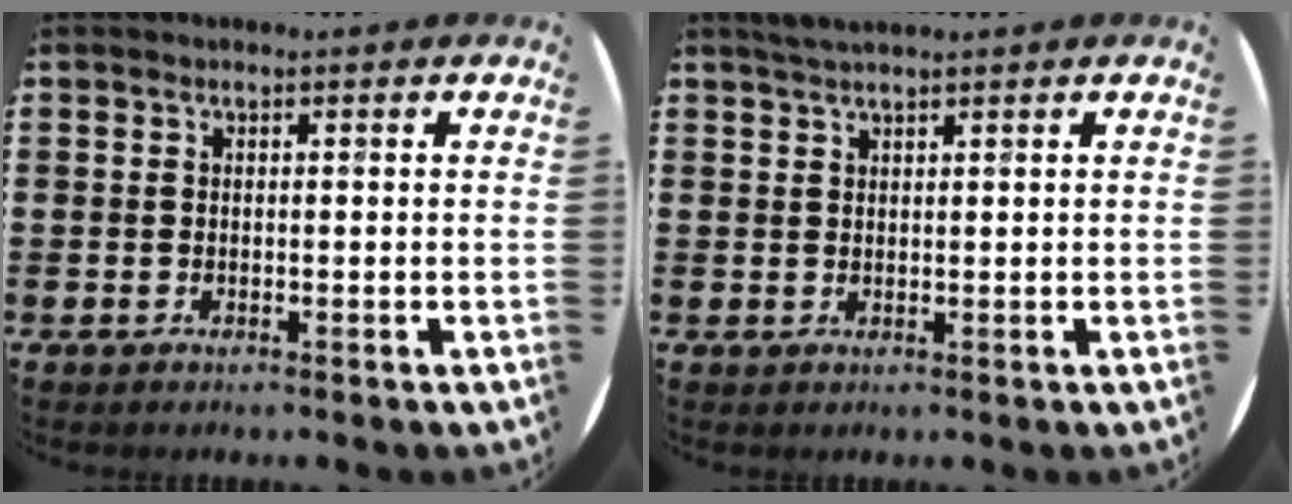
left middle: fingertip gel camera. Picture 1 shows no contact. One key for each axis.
{"total": 1.5, "fx": 1.3, "fy": 0.0, "fz": 0.6, "tx": -0.011, "ty": 0.002, "tz": 0.025}